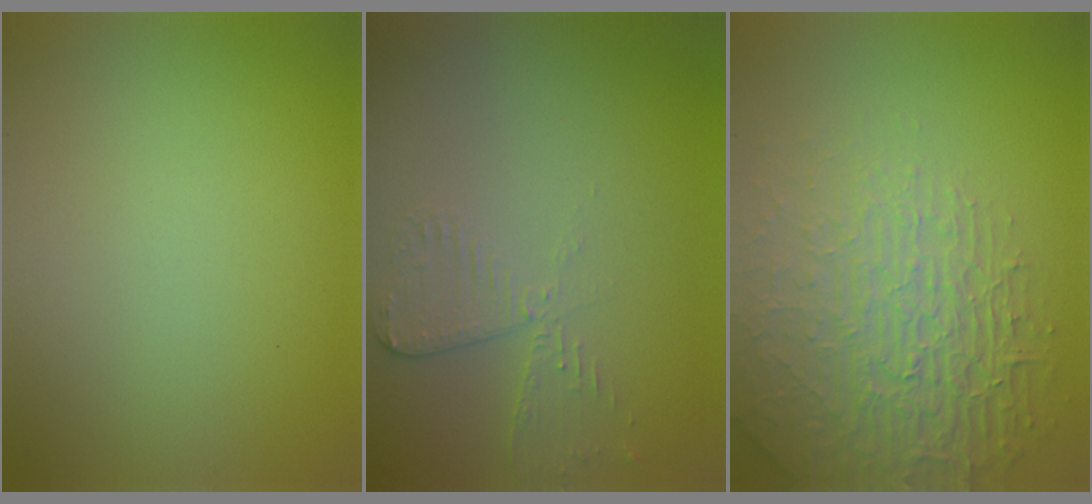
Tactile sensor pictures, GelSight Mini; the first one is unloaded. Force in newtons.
{"total": 2.6, "press": 2.3, "slide": 1.2}
{"total": 5.3, "press": 4.7, "slide": 2.5}